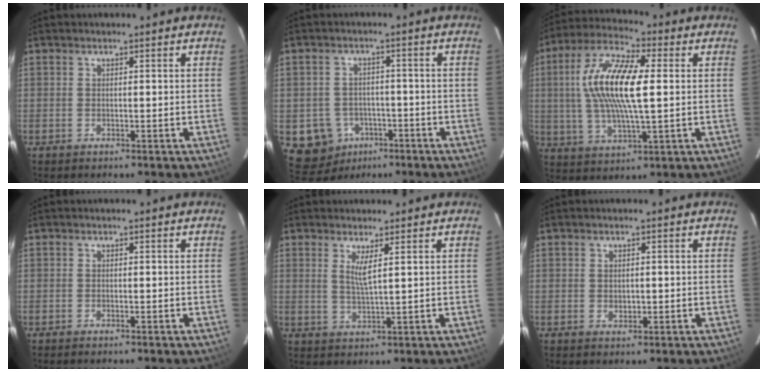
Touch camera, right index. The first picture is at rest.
{"total": 10.3, "force": [-4.0, 9.2, 2.1], "torque": [-0.072, 0.028, -0.041]}
{"total": 15.4, "force": [1.9, 4.9, 14.5], "torque": [-0.290, 0.015, 0.028]}
{"total": 0.7, "force": [-0.6, 0.2, 0.2], "torque": [-0.006, -0.001, -0.012]}
{"total": 3.1, "force": [1.4, -0.1, 2.8], "torque": [-0.054, -0.009, 0.025]}
{"total": 1.5, "force": [0.0, 1.2, 0.8], "torque": [-0.011, 0.003, 0.001]}